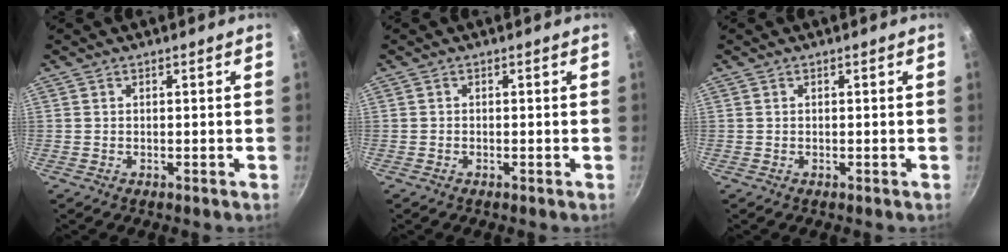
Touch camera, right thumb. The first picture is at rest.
{"total": 0.0}
{"total": 0.0}